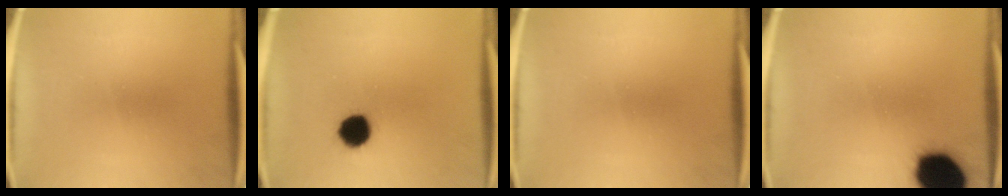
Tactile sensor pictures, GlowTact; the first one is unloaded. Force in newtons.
{"total": 7.2}
{"total": 0.0}
{"total": 18.6}